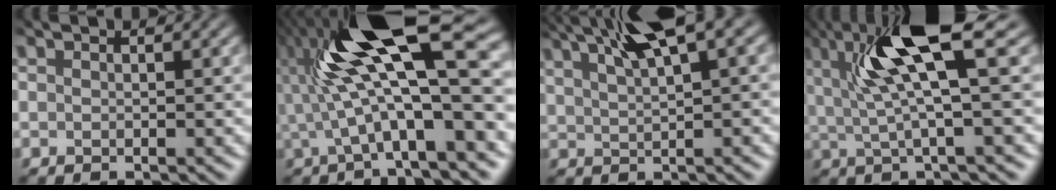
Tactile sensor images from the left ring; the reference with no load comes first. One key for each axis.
{"total": 12.1, "fx": 1.4, "fy": 3.9, "fz": 11.3, "tx": -0.210, "ty": 0.006, "tz": 0.033}
{"total": 6.1, "fx": 4.1, "fy": 0.9, "fz": 4.4, "tx": -0.086, "ty": 0.014, "tz": 0.082}
{"total": 6.3, "fx": 2.2, "fy": 0.9, "fz": 5.9, "tx": -0.129, "ty": -0.007, "tz": 0.046}